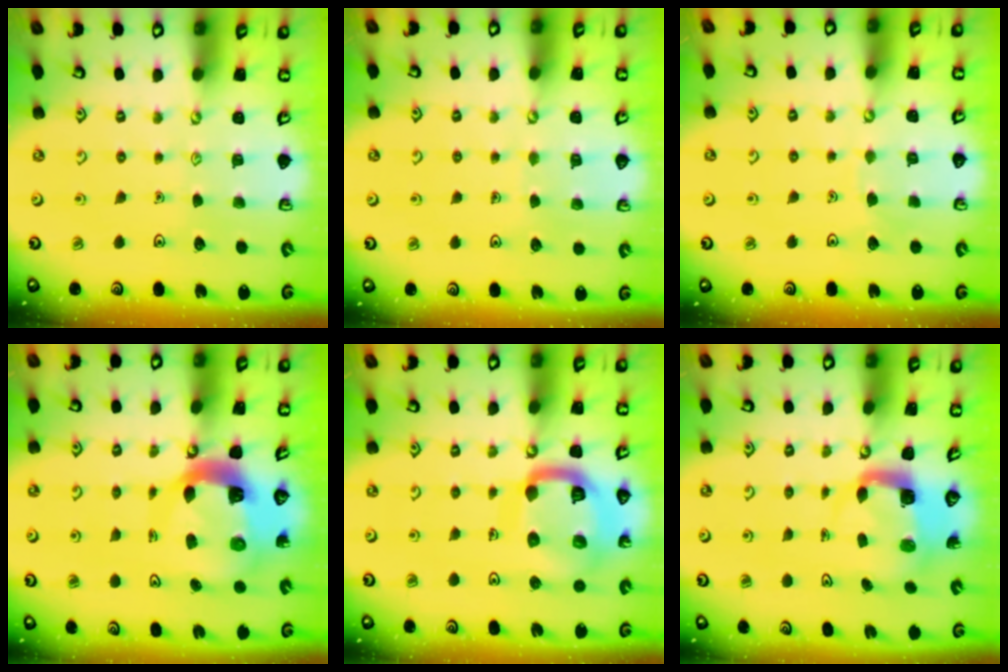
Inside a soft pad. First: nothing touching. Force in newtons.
{"total": 3.8, "press": 3.7, "slide": 0.3}
{"total": 3.3, "press": 3.3, "slide": 0.5}
{"total": 10.6, "press": 10.5, "slide": 1.3}
{"total": 18.2, "press": 18.1, "slide": 2.0}
{"total": 4.1, "press": 4.0, "slide": 0.4}